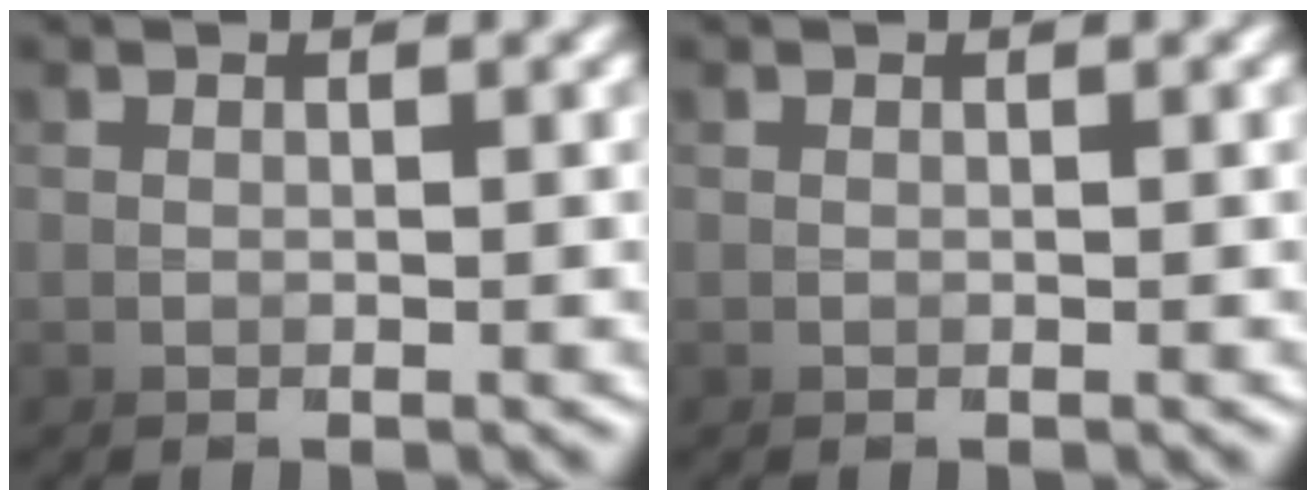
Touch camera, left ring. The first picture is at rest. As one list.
[{"total": 0.0}]